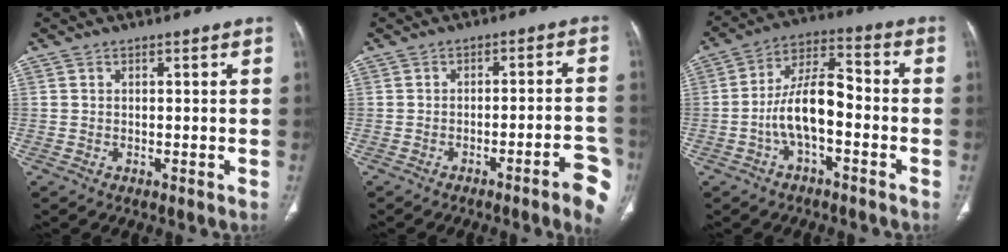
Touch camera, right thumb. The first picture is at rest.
{"total": 7.8, "force": [-4.2, 0.8, 6.6], "torque": [-0.075, 0.026, -0.049]}
{"total": 10.8, "force": [-2.9, 4.8, 9.3], "torque": [-0.169, 0.044, -0.059]}